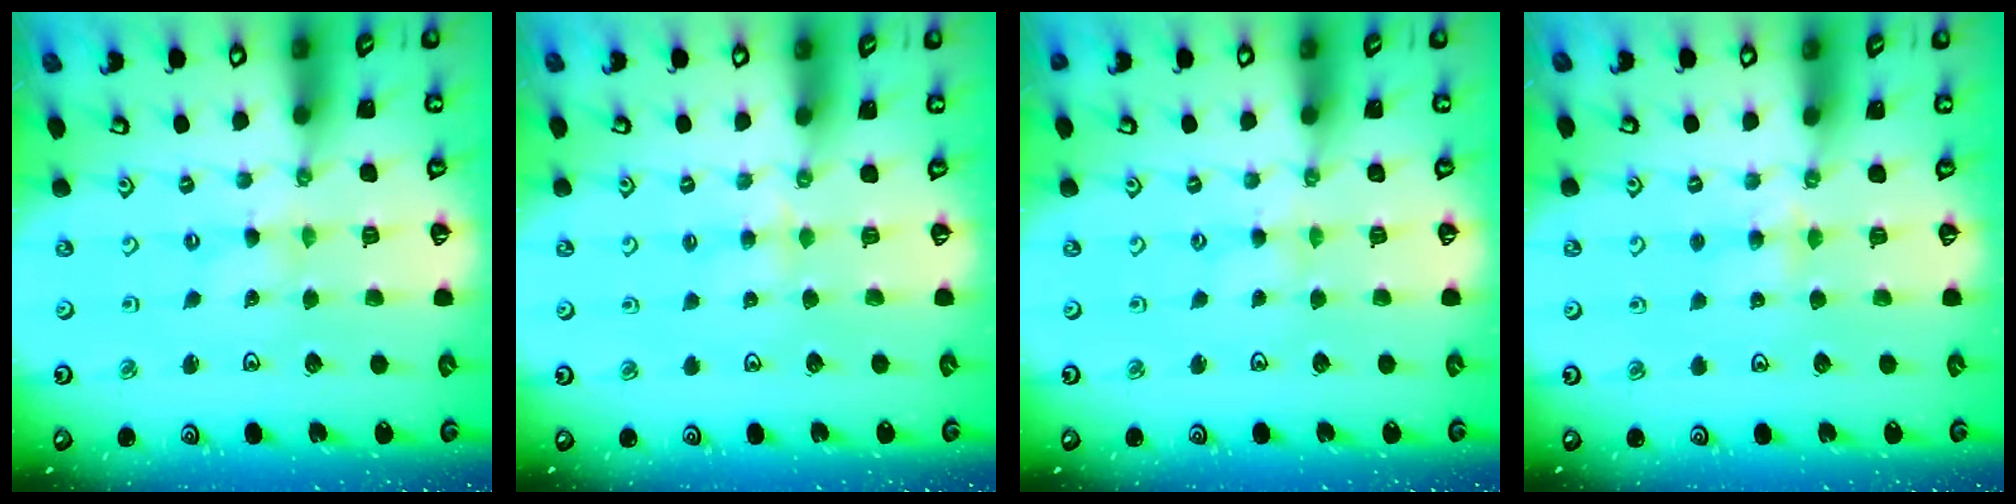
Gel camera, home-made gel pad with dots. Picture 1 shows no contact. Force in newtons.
{"total": 2.8, "press": 2.8, "slide": 0.5}
{"total": 2.5, "press": 2.5, "slide": 0.4}
{"total": 3.9, "press": 3.9, "slide": 0.4}